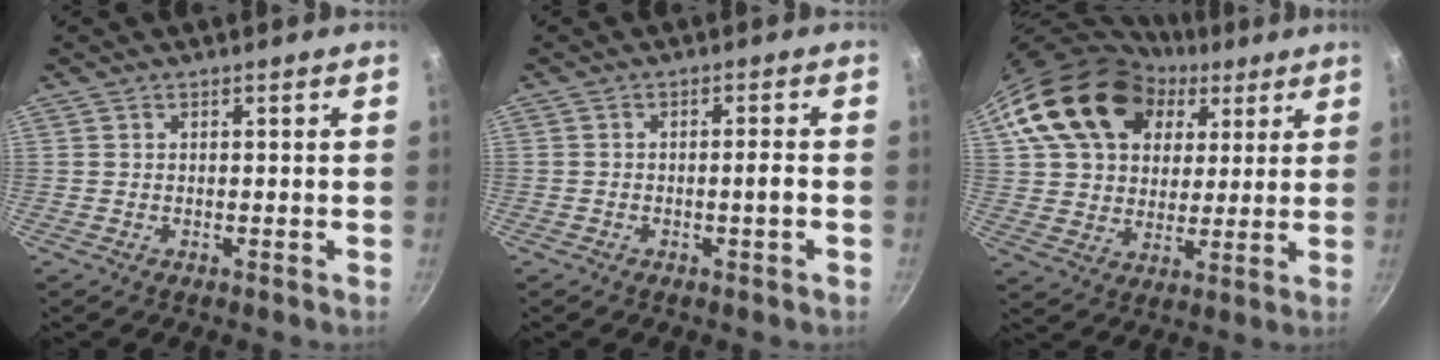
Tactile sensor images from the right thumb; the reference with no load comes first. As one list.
[{"total": 2.3, "force": [-0.8, 0.3, 2.1], "torque": [-0.033, 0.013, -0.011]}, {"total": 20.5, "force": [8.3, 15.3, 10.9], "torque": [-0.169, 0.008, 0.143]}]